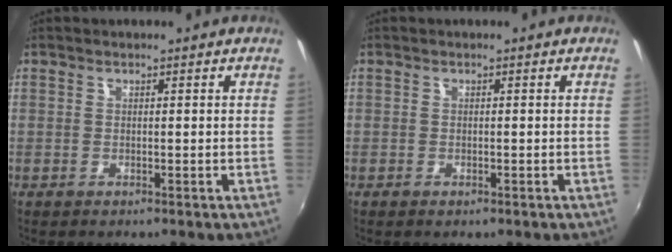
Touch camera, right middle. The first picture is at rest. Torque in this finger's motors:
{"motor_torque": [-0.05, -0.06, -0.01, 0.00]}